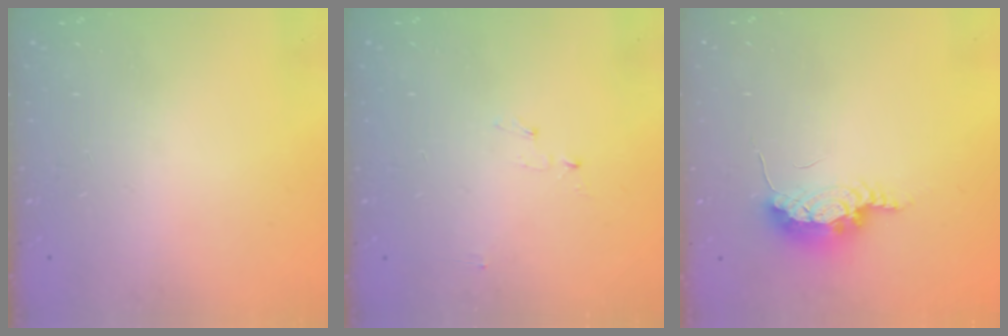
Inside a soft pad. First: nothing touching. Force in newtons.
{"total": 2.8, "press": 2.8, "slide": 0.3}
{"total": 7.4, "press": 7.1, "slide": 1.9}